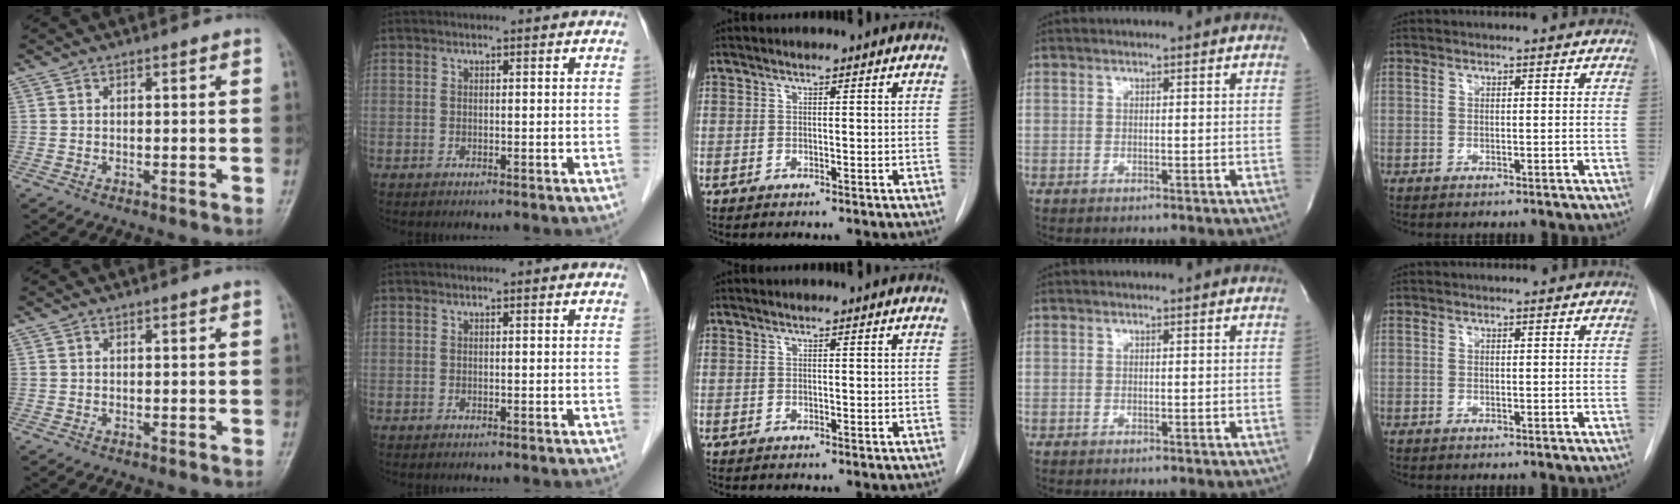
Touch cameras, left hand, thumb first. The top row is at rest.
{}